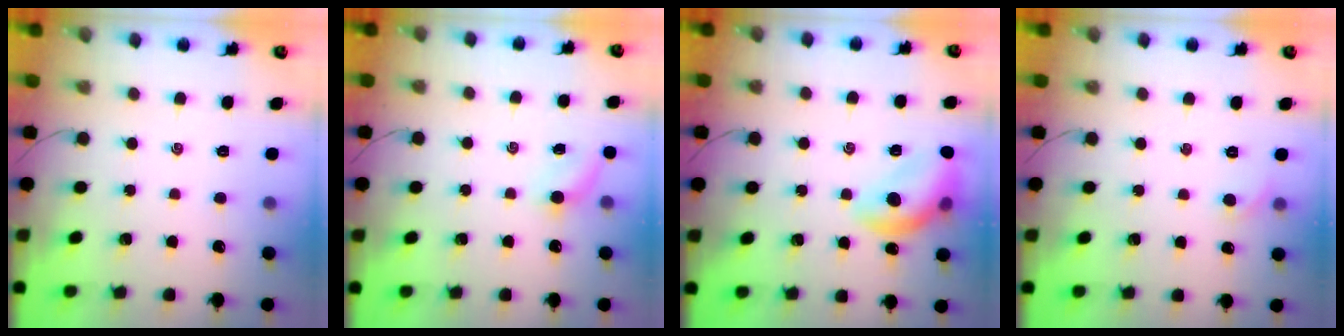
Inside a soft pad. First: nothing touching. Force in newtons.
{"total": 5.3, "press": 5.2, "slide": 1.1}
{"total": 12.5, "press": 12.5, "slide": 0.8}
{"total": 3.9, "press": 3.6, "slide": 1.5}